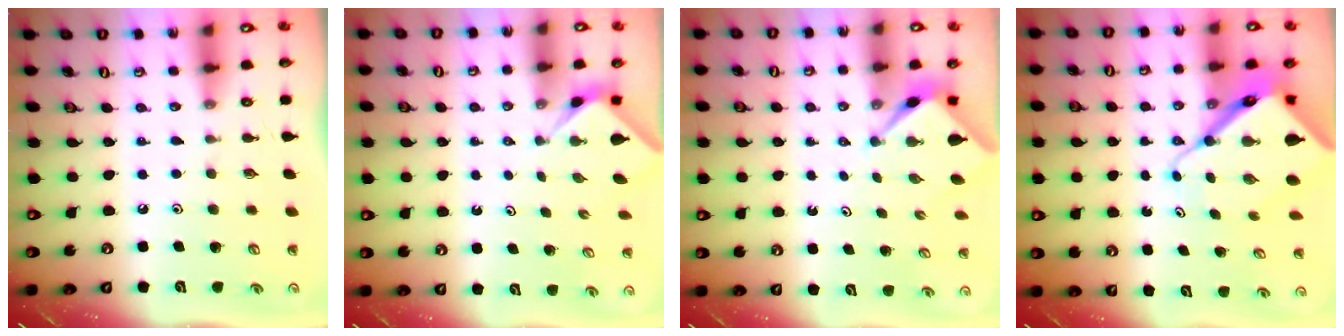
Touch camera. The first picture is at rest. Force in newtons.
{"total": 2.3, "press": 2.3, "slide": 0.1}
{"total": 2.5, "press": 2.5, "slide": 0.3}
{"total": 12.2, "press": 12.2, "slide": 1.1}